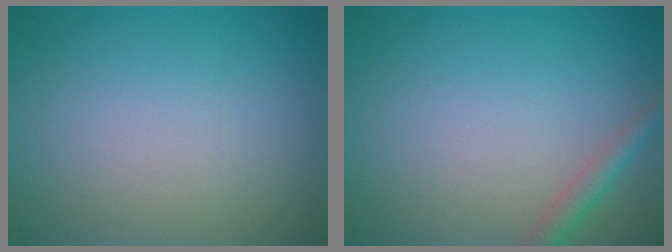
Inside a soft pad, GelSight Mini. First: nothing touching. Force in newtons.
{"total": 1.9, "press": 1.9, "slide": 0.0}